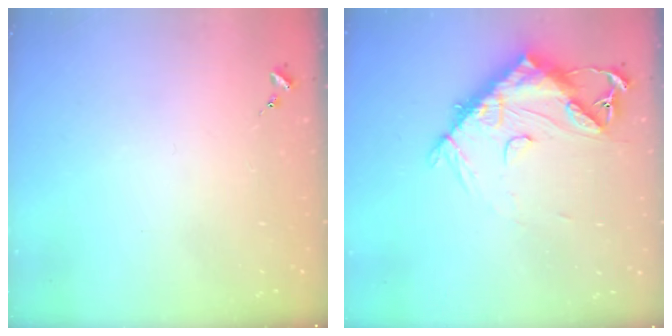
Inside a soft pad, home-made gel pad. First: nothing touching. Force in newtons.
{"total": 14.3, "press": 14.2, "slide": 1.3}